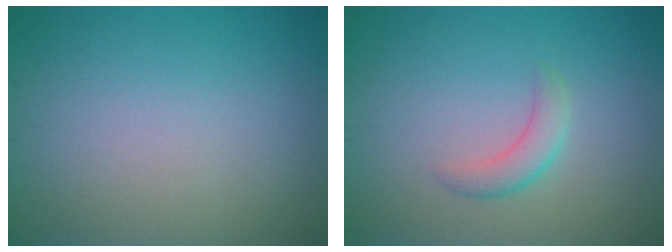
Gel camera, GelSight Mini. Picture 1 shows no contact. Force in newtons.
{"total": 2.0, "press": 1.9, "slide": 0.2}